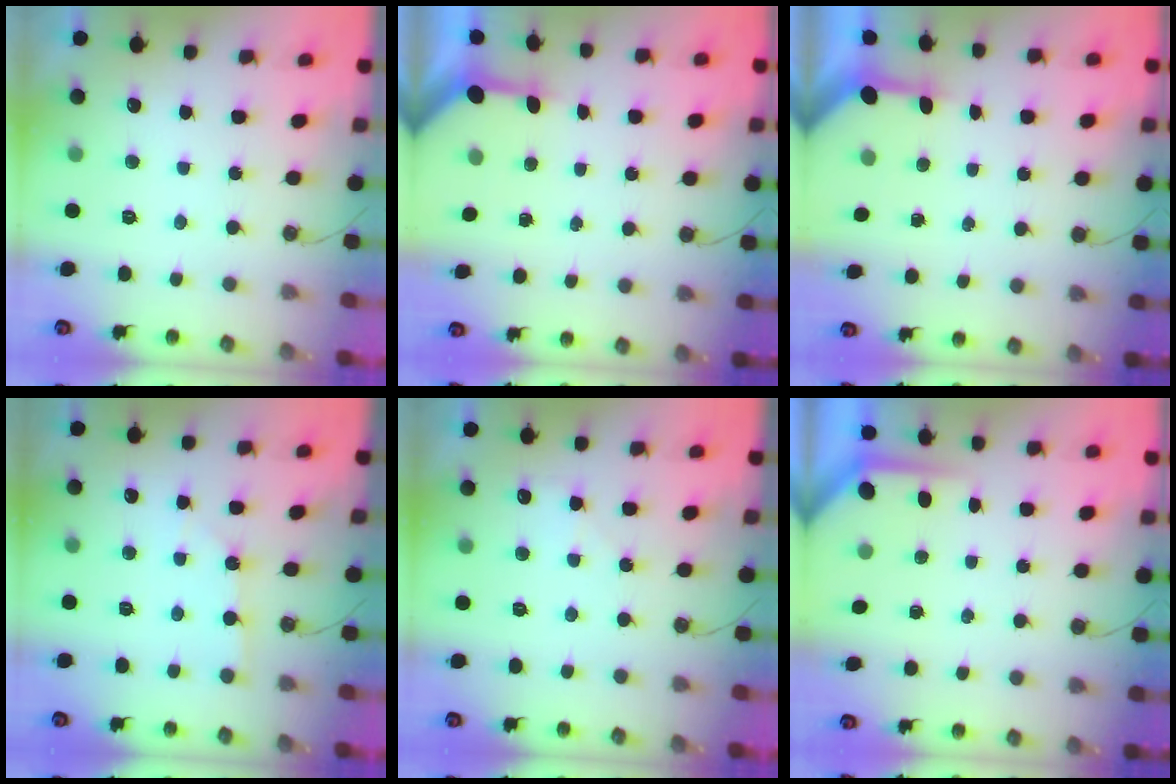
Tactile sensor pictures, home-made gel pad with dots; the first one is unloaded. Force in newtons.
{"total": 3.4, "press": 3.4, "slide": 0.4}
{"total": 3.2, "press": 3.2, "slide": 0.3}
{"total": 1.0, "press": 1.0, "slide": 0.1}
{"total": 4.7, "press": 4.7, "slide": 0.7}
{"total": 4.0, "press": 4.0, "slide": 0.2}